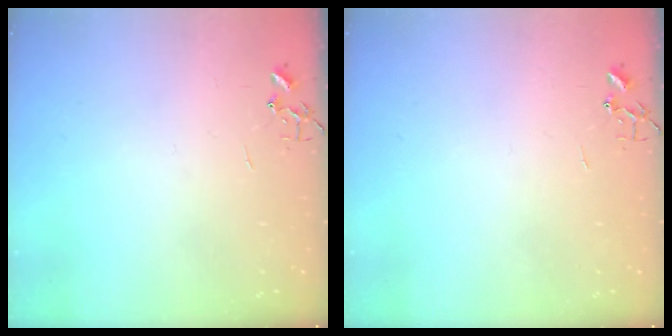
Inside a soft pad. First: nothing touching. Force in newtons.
{"total": 0.0}